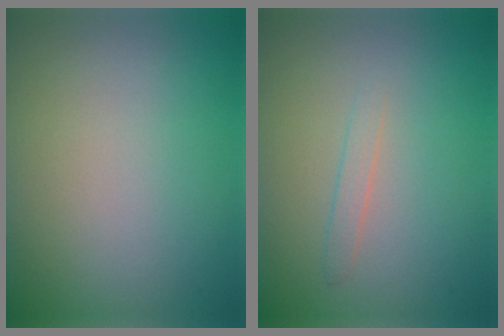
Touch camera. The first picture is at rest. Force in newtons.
{"total": 0.9, "press": 0.9, "slide": 0.1}